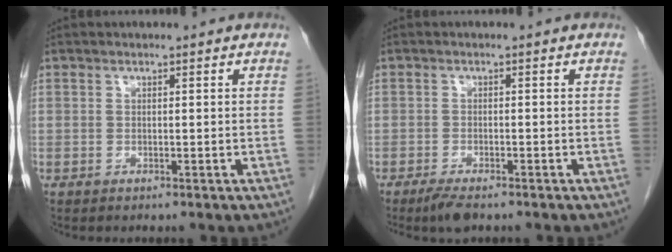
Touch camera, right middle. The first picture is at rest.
{"total": 3.2, "force": [-2.4, 0.7, 1.9], "torque": [-0.040, -0.007, -0.041]}